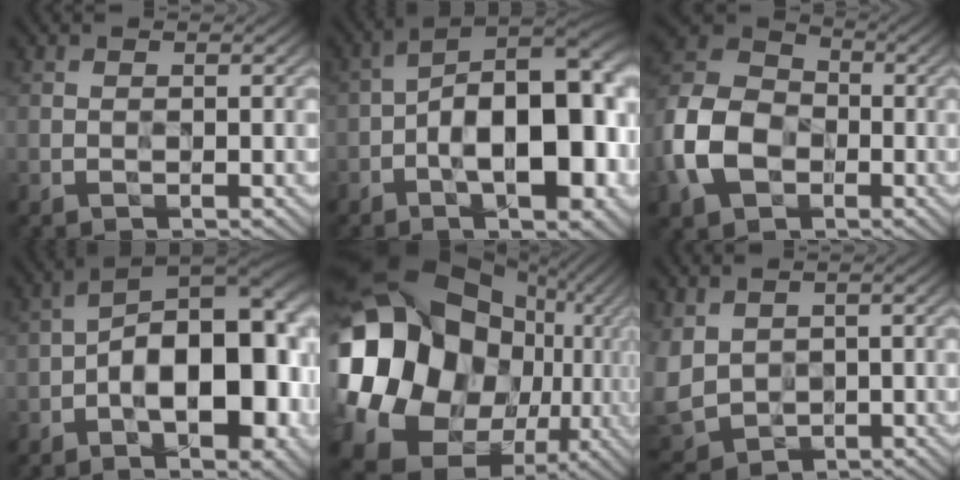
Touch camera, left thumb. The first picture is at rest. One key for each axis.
{"total": 15.8, "fx": -3.5, "fy": 7.5, "fz": 13.5, "tx": -0.186, "ty": 0.009, "tz": -0.056}
{"total": 11.8, "fx": -3.8, "fy": 8.5, "fz": 7.4, "tx": -0.194, "ty": -0.012, "tz": -0.090}
{"total": 17.4, "fx": -3.3, "fy": 8.6, "fz": 14.8, "tx": -0.207, "ty": 0.002, "tz": -0.058}
{"total": 25.3, "fx": 0.8, "fy": 21.8, "fz": 13.0, "tx": -0.333, "ty": -0.039, "tz": 0.003}
{"total": 6.2, "fx": 1.2, "fy": 4.8, "fz": 3.8, "tx": -0.132, "ty": -0.012, "tz": 0.025}